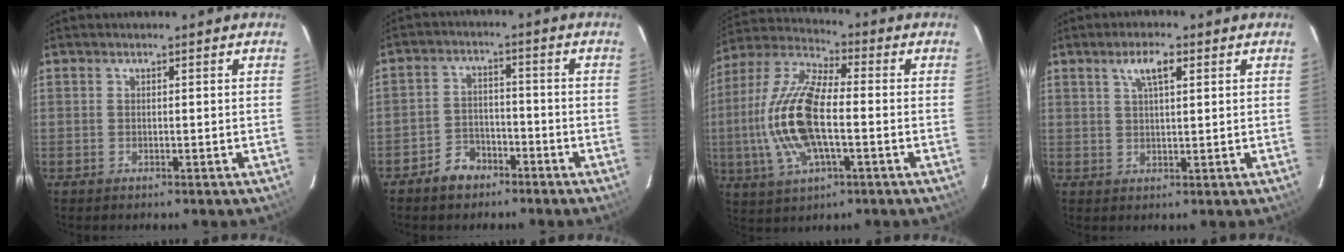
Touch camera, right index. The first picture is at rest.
{"total": 5.9, "force": [-4.2, 3.8, 1.7], "torque": [-0.045, 0.017, -0.066]}
{"total": 17.0, "force": [-2.4, 6.8, 15.4], "torque": [-0.327, 0.005, -0.052]}
{"total": 4.6, "force": [2.3, 1.3, 3.8], "torque": [-0.068, 0.010, 0.040]}